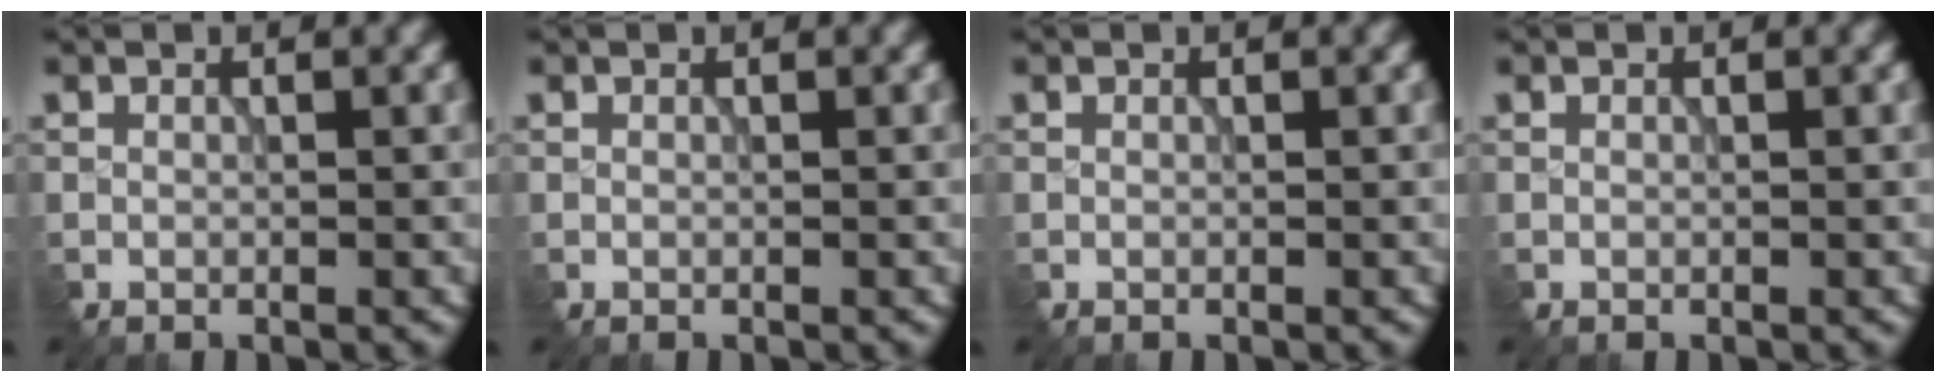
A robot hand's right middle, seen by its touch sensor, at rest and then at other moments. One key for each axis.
{"total": 0.0}
{"total": 0.0}
{"total": 0.0}